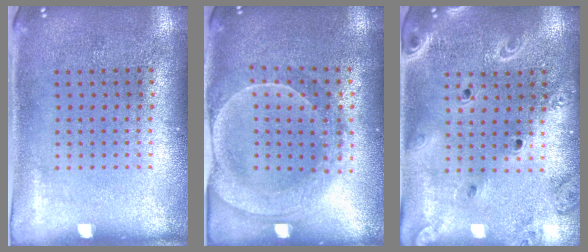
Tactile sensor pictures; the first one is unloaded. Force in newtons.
{"total": 2.1, "press": 2.0, "slide": 0.7}
{"total": 2.1, "press": 1.9, "slide": 0.9}